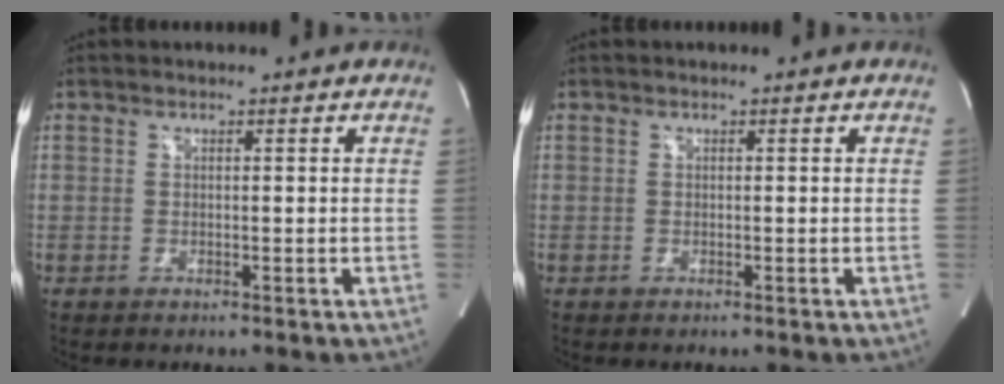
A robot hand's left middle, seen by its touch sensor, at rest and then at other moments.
{"total": 0.0}